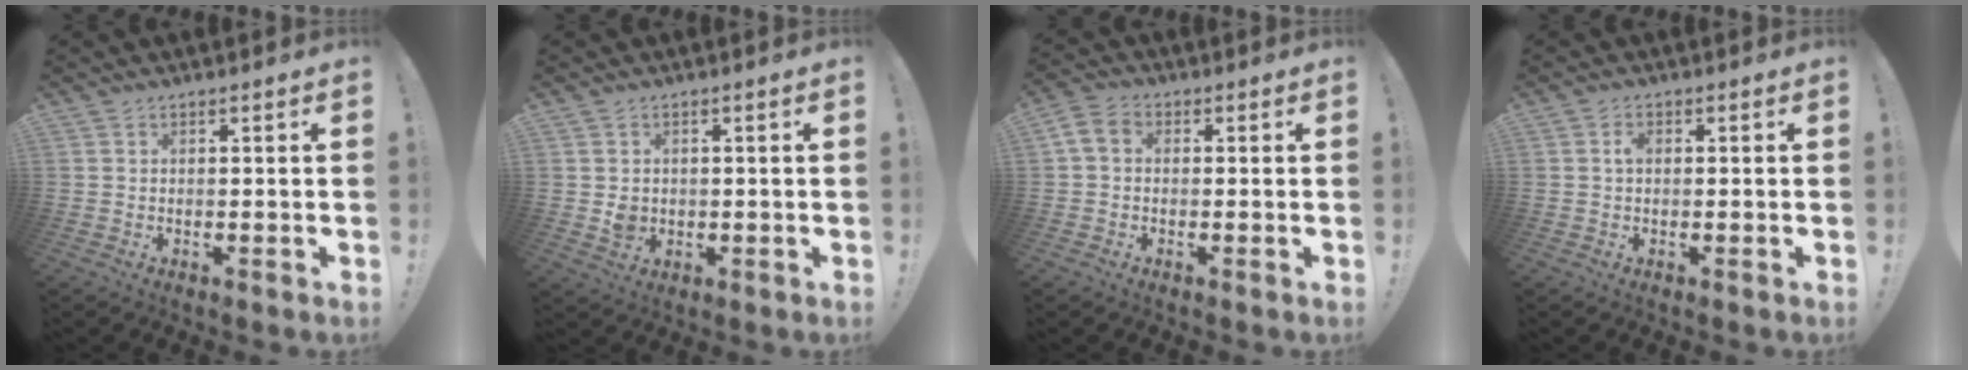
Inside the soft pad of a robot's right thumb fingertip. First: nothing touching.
{"total": 3.6, "force": [0.4, 3.2, 1.5], "torque": [-0.006, -0.004, 0.008]}
{"total": 5.5, "force": [0.7, 4.3, 3.5], "torque": [-0.072, 0.011, 0.019]}
{"total": 1.8, "force": [0.2, 1.1, 1.3], "torque": [-0.020, 0.003, 0.000]}